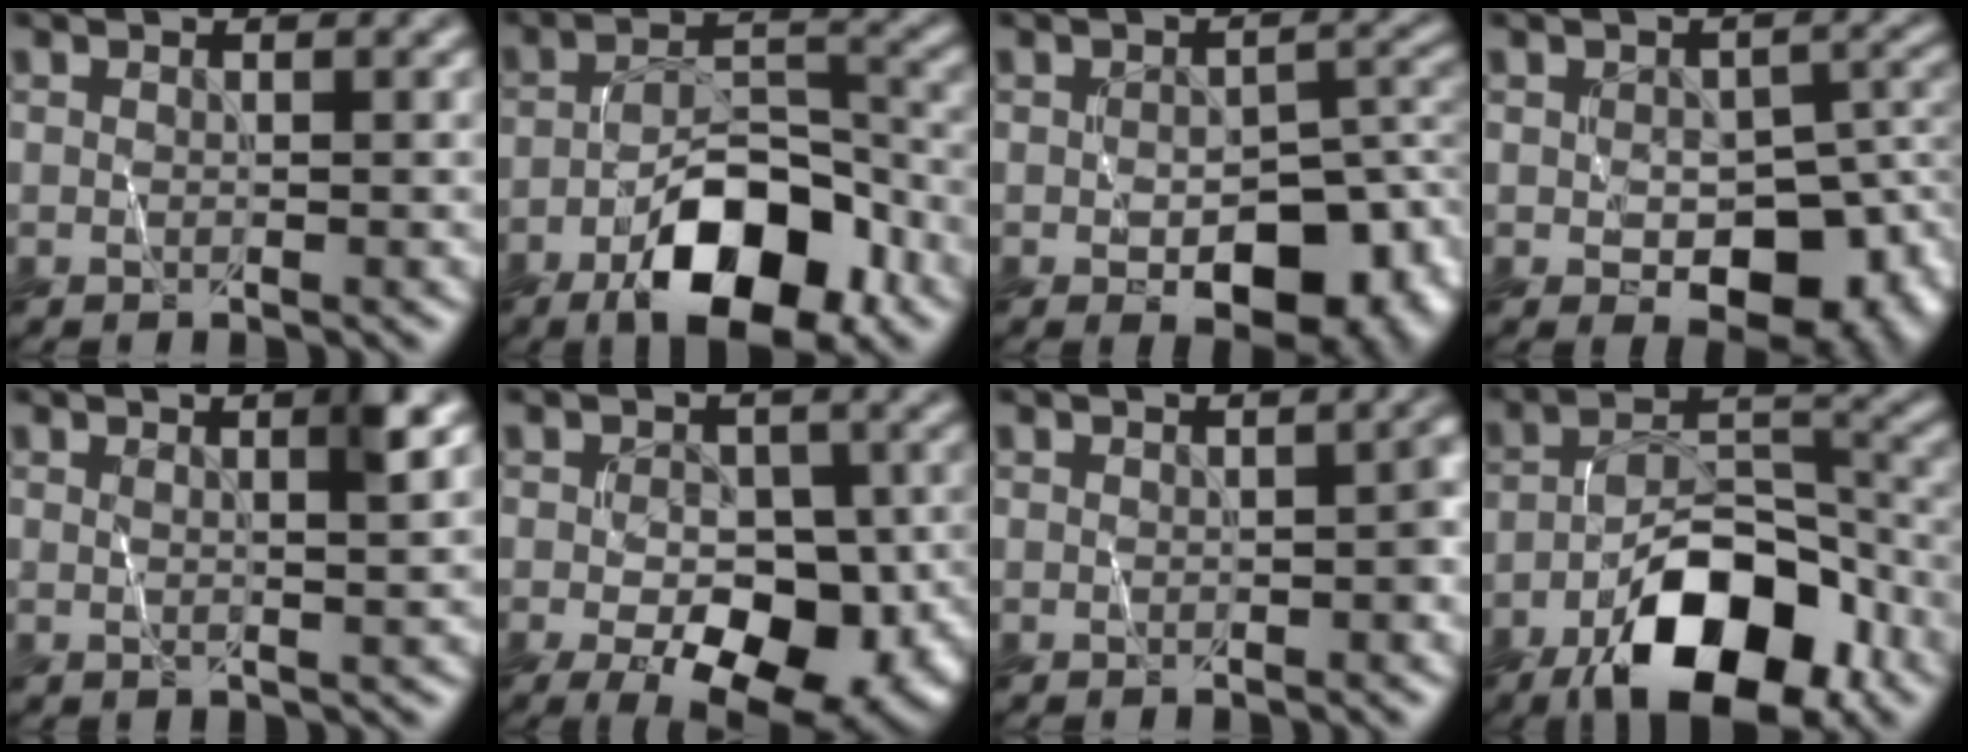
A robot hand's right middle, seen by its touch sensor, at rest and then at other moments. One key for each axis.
{"total": 10.0, "fx": -5.8, "fy": 3.9, "fz": 7.2, "tx": -0.113, "ty": 0.015, "tz": -0.096}
{"total": 8.2, "fx": -3.5, "fy": 4.2, "fz": 6.2, "tx": -0.086, "ty": -0.008, "tz": -0.040}
{"total": 8.0, "fx": -2.6, "fy": 4.5, "fz": 6.1, "tx": -0.086, "ty": -0.015, "tz": -0.024}
{"total": 2.4, "fx": 0.9, "fy": 0.4, "fz": 2.2, "tx": -0.027, "ty": 0.004, "tz": 0.015}
{"total": 9.2, "fx": -3.7, "fy": 4.7, "fz": 7.0, "tx": -0.082, "ty": 0.003, "tz": -0.057}
{"total": 1.6, "fx": -0.2, "fy": 0.2, "fz": 1.6, "tx": -0.020, "ty": 0.007, "tz": -0.001}
{"total": 11.9, "fx": -7.3, "fy": 4.8, "fz": 8.0, "tx": -0.127, "ty": 0.012, "tz": -0.128}